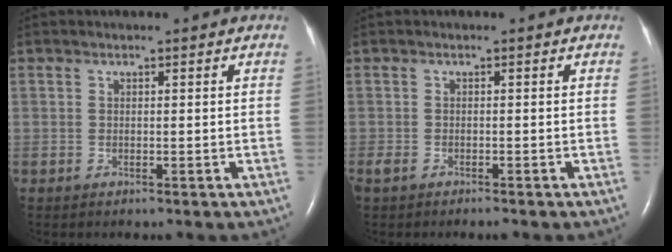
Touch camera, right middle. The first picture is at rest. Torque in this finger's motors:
{"motor_torque": [0.30, -0.24, -0.04, 0.00]}